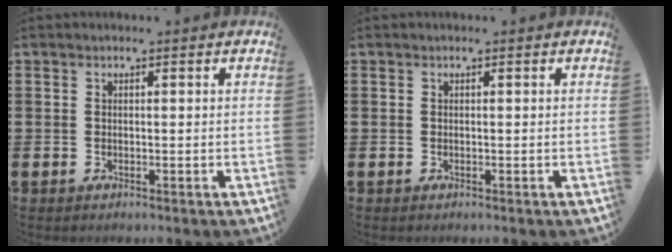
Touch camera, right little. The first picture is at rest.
{"total": 0.0}